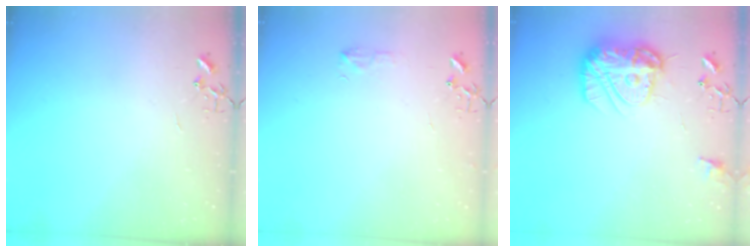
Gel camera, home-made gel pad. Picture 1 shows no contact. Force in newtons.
{"total": 6.4, "press": 6.3, "slide": 0.9}
{"total": 15.6, "press": 15.5, "slide": 1.6}